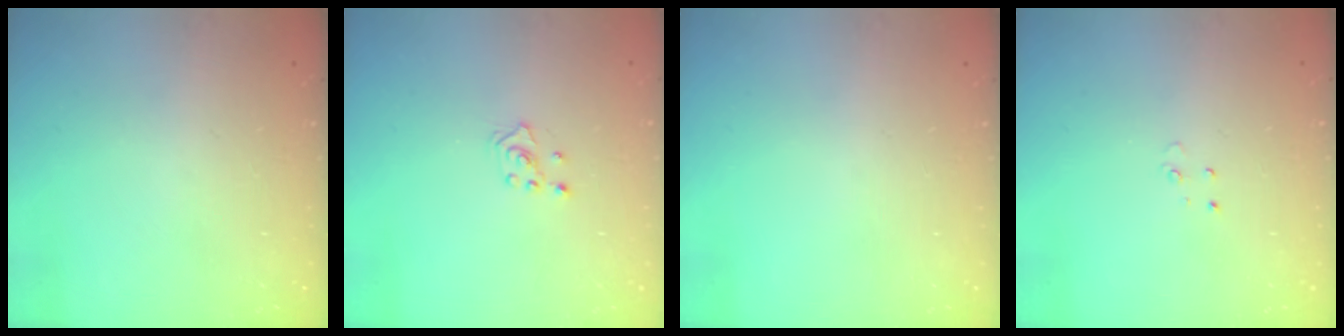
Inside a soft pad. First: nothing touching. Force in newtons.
{"total": 2.4, "press": 2.2, "slide": 0.8}
{"total": 0.0}
{"total": 3.0, "press": 2.9, "slide": 0.3}